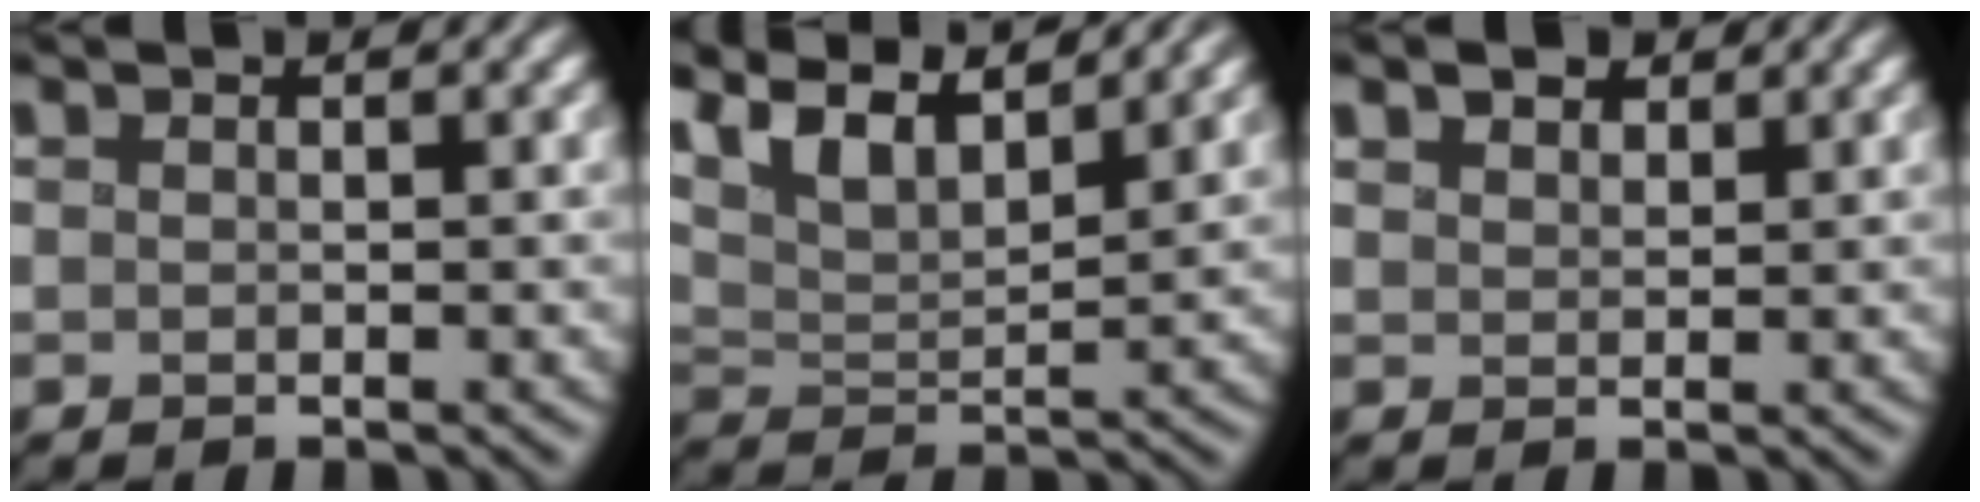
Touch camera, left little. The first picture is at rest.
{"total": 10.3, "force": [7.4, 3.6, 6.2], "torque": [-0.127, 0.029, 0.104]}
{"total": 1.7, "force": [1.4, 0.9, 0.5], "torque": [-0.014, 0.000, 0.024]}